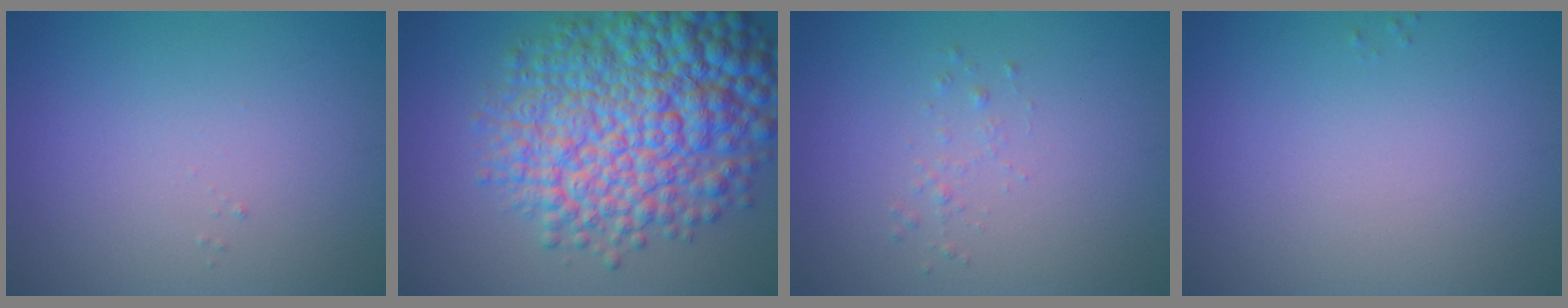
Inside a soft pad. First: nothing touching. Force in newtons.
{"total": 12.3, "press": 12.3, "slide": 0.2}
{"total": 0.8, "press": 0.8, "slide": 0.0}
{"total": 0.0}